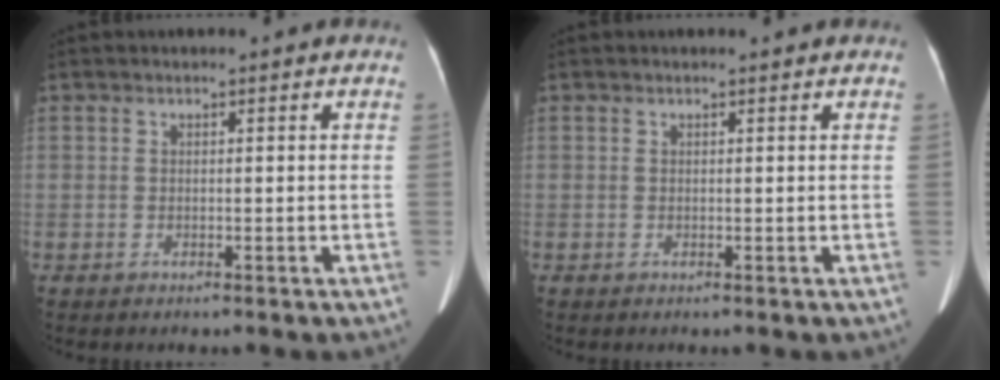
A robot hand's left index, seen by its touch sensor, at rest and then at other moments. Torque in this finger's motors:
{"motor_torque": [0.12, -0.02, 0.10, 0.02]}